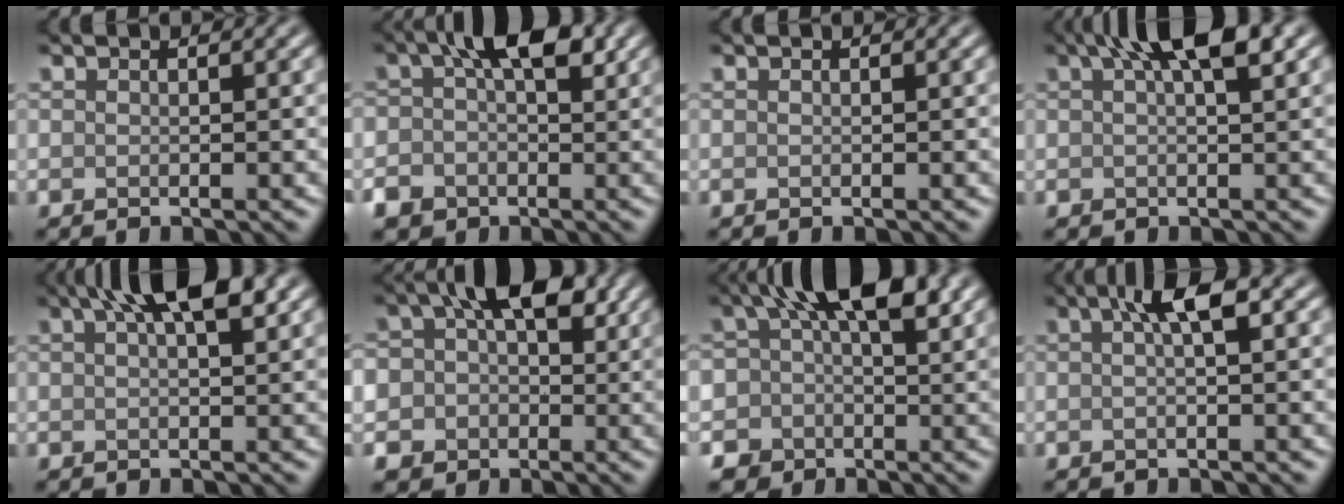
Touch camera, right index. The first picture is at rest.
{"total": 6.7, "force": [0.0, 5.0, 4.4], "torque": [-0.070, 0.004, -0.011]}
{"total": 0.0}
{"total": 5.3, "force": [2.5, 1.6, 4.4], "torque": [-0.063, 0.014, 0.031]}
{"total": 5.7, "force": [3.0, 1.7, 4.6], "torque": [-0.063, 0.015, 0.042]}
{"total": 9.2, "force": [0.9, 7.6, 5.1], "torque": [-0.053, 0.012, -0.014]}
{"total": 8.3, "force": [0.5, 5.8, 5.8], "torque": [-0.081, 0.008, -0.006]}
{"total": 3.3, "force": [1.0, 0.6, 3.1], "torque": [-0.047, 0.015, 0.013]}